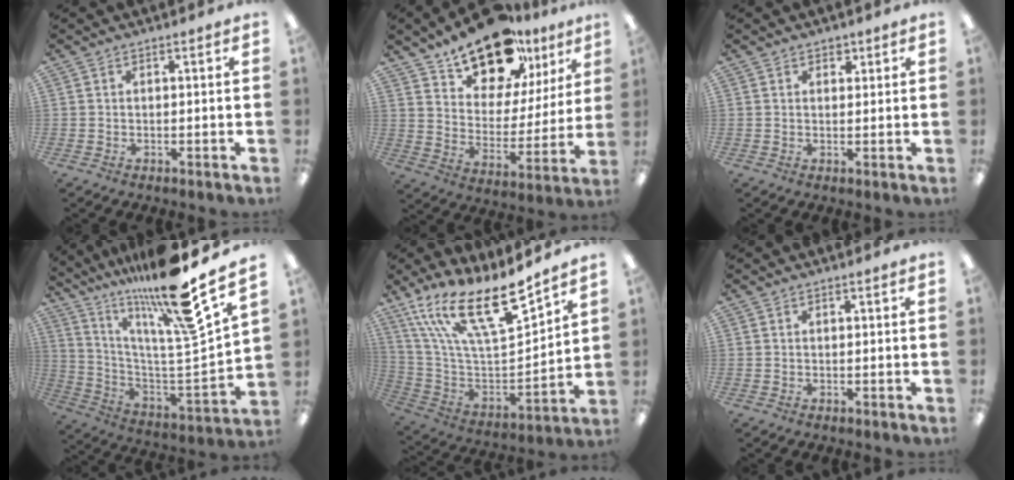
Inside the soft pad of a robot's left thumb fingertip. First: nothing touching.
{"total": 18.4, "force": [14.6, 8.6, 7.3], "torque": [-0.114, -0.104, 0.258]}
{"total": 1.9, "force": [1.4, 1.1, 0.5], "torque": [-0.002, -0.002, 0.024]}
{"total": 22.5, "force": [18.0, 0.7, 13.6], "torque": [-0.198, -0.160, 0.272]}
{"total": 17.5, "force": [12.7, 5.1, 10.8], "torque": [-0.198, -0.072, 0.217]}
{"total": 0.0}